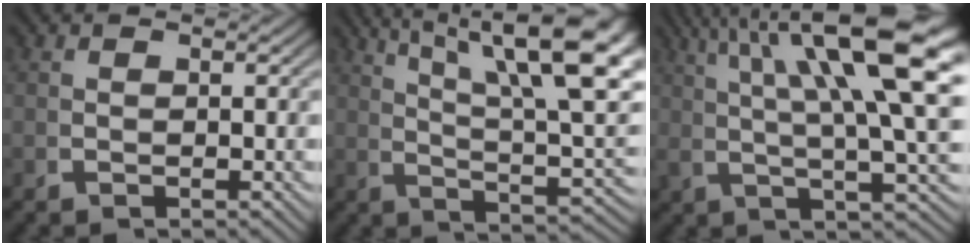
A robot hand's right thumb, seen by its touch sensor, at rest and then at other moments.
{"total": 12.4, "force": [3.5, 5.9, 10.3], "torque": [-0.132, -0.003, 0.061]}
{"total": 11.1, "force": [3.8, 3.8, 9.7], "torque": [-0.127, 0.011, 0.060]}